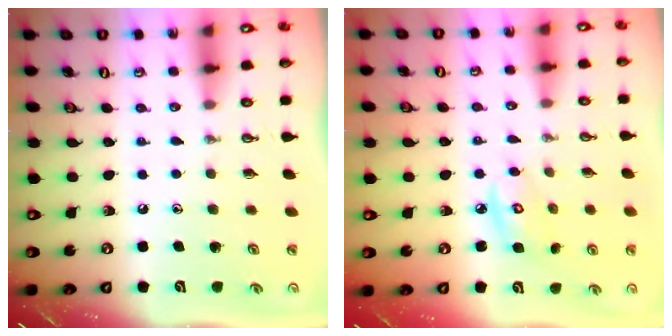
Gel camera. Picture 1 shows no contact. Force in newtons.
{"total": 5.4, "press": 5.4, "slide": 0.2}